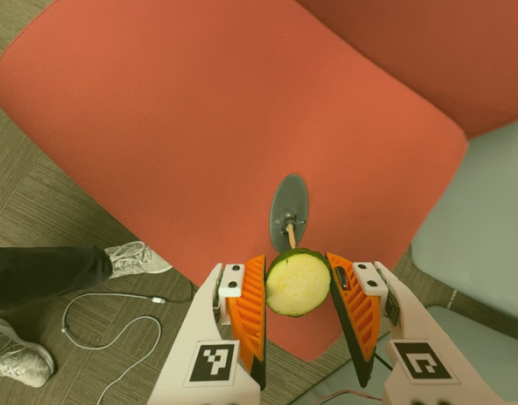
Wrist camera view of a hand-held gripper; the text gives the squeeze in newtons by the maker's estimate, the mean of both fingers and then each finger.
{"total": 8.1, "left": 8.5, "right": 7.8}